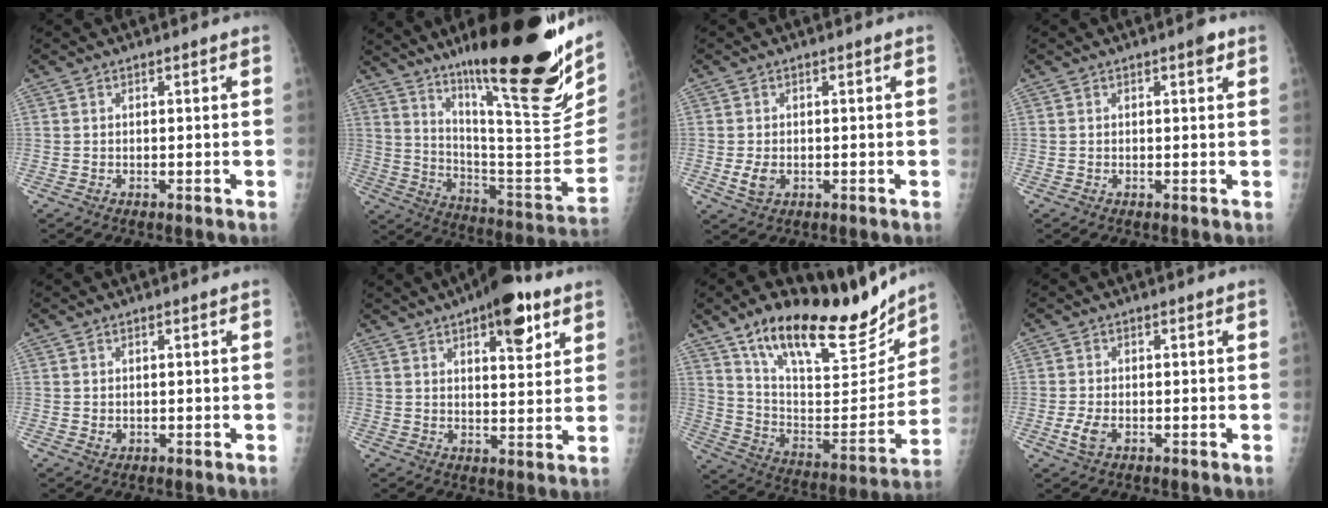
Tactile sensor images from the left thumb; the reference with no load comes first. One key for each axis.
{"total": 31.5, "fx": 19.3, "fy": 6.1, "fz": 24.1, "tx": -0.323, "ty": -0.083, "tz": 0.311}
{"total": 2.9, "fx": -0.4, "fy": 2.0, "fz": 2.1, "tx": -0.041, "ty": -0.005, "tz": -0.003}
{"total": 1.9, "fx": 1.0, "fy": 0.6, "fz": 1.4, "tx": -0.017, "ty": -0.002, "tz": 0.012}
{"total": 1.2, "fx": 0.4, "fy": 0.9, "fz": 0.7, "tx": -0.007, "ty": -0.004, "tz": 0.010}
{"total": 12.0, "fx": 6.7, "fy": 4.6, "fz": 8.8, "tx": -0.094, "ty": -0.026, "tz": 0.091}
{"total": 25.5, "fx": 18.8, "fy": 9.0, "fz": 14.6, "tx": -0.184, "ty": -0.075, "tz": 0.313}
{"total": 2.8, "fx": -0.7, "fy": 1.6, "fz": 2.2, "tx": -0.051, "ty": -0.004, "tz": -0.015}